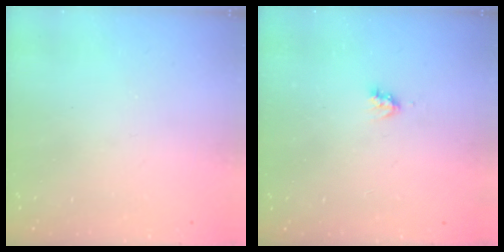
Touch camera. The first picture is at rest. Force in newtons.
{"total": 2.6, "press": 2.6, "slide": 0.4}